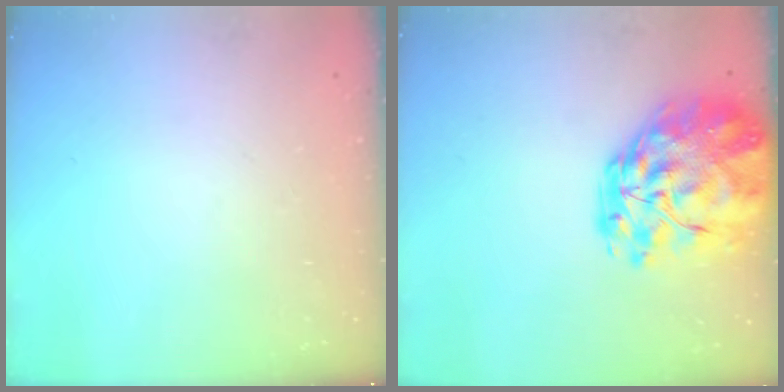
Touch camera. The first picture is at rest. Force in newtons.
{"total": 18.7, "press": 17.7, "slide": 6.1}